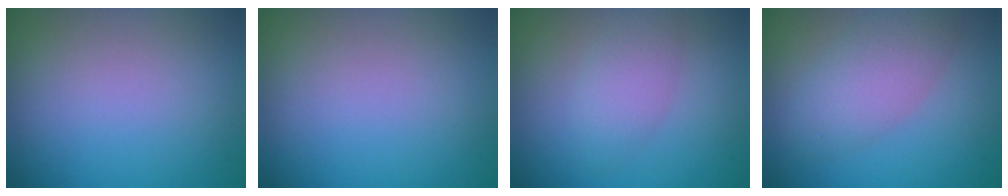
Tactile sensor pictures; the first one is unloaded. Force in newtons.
{"total": 0.0}
{"total": 2.7, "press": 2.7, "slide": 0.1}
{"total": 4.3, "press": 4.3, "slide": 0.1}